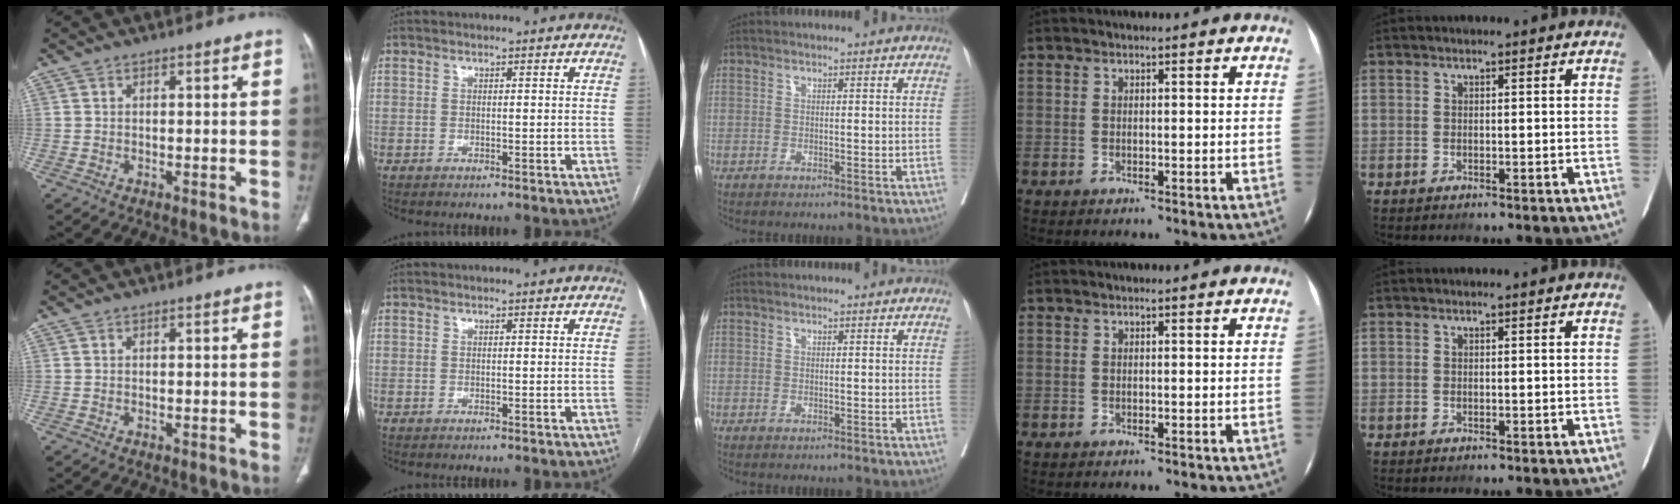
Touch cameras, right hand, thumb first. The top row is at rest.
{}